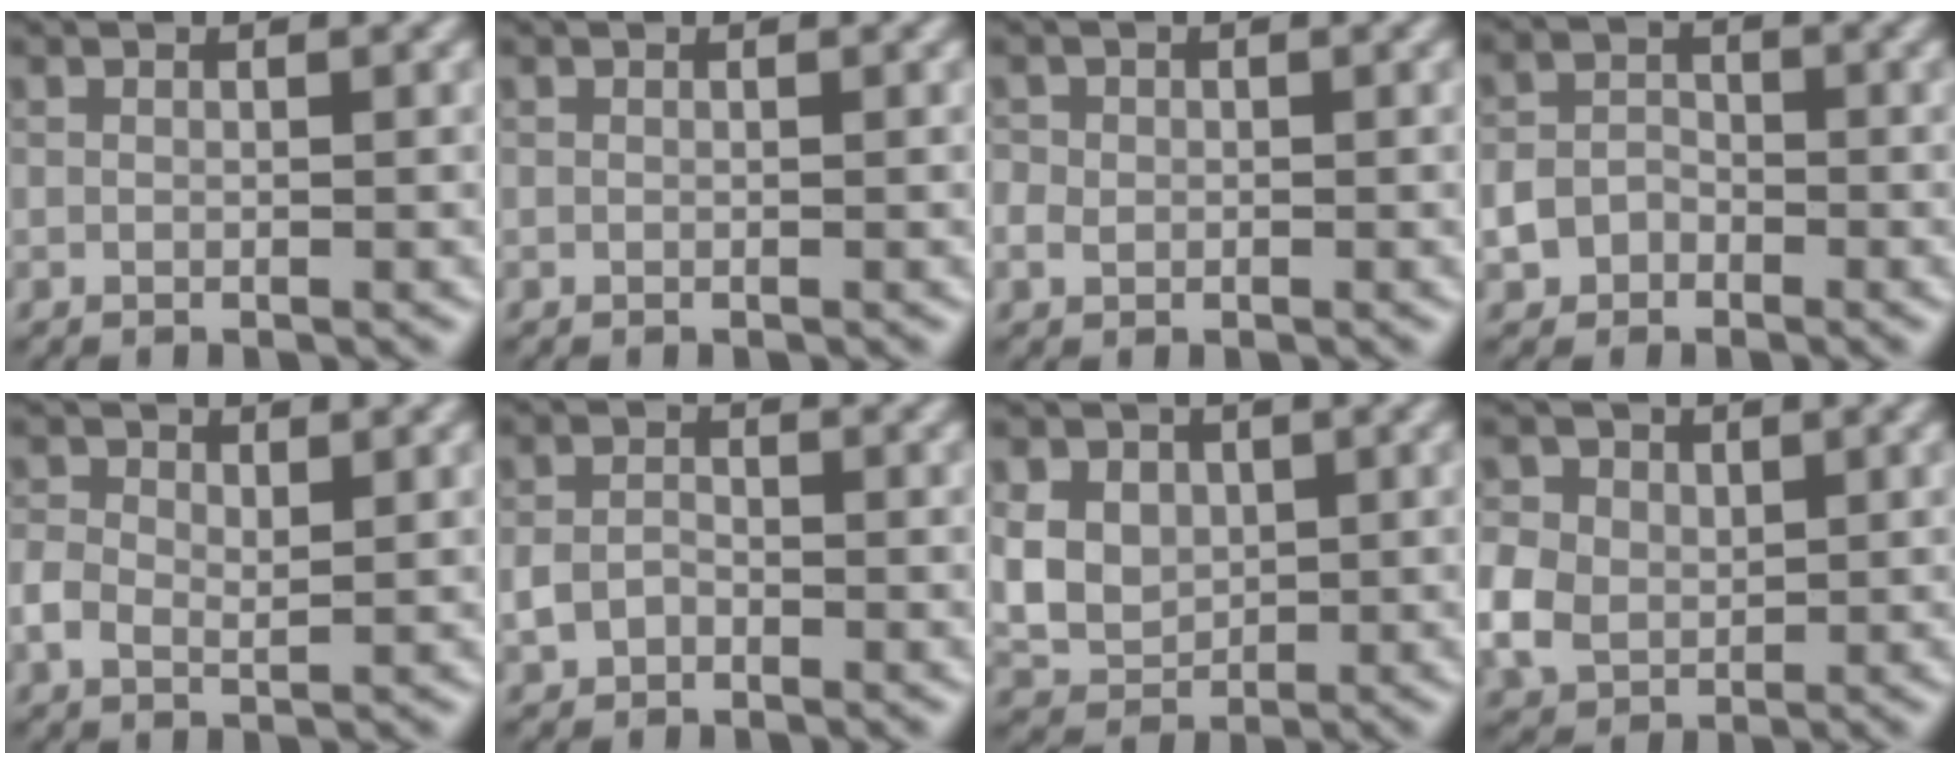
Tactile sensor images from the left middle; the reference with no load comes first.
{"total": 0.0}
{"total": 1.6, "force": [-0.1, 1.5, 0.6], "torque": [-0.008, -0.002, 0.001]}
{"total": 2.7, "force": [-1.3, 2.1, 1.0], "torque": [-0.006, 0.003, -0.031]}
{"total": 2.3, "force": [0.1, 1.6, 1.6], "torque": [-0.036, -0.001, 0.000]}
{"total": 1.7, "force": [-0.7, 1.3, 0.9], "torque": [-0.021, 0.002, -0.018]}
{"total": 7.0, "force": [2.0, 5.7, 3.5], "torque": [-0.069, 0.025, 0.029]}
{"total": 5.0, "force": [0.5, 4.3, 2.5], "torque": [-0.069, 0.009, 0.004]}